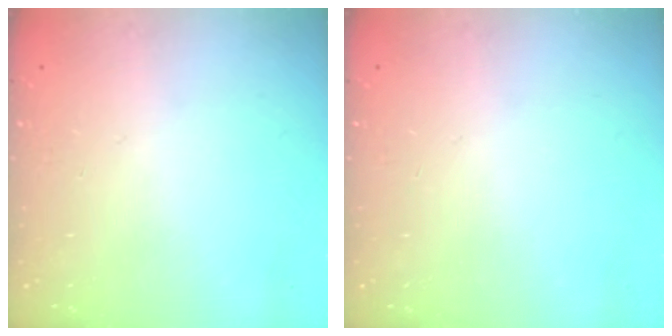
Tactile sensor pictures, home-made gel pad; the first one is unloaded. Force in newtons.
{"total": 0.0}